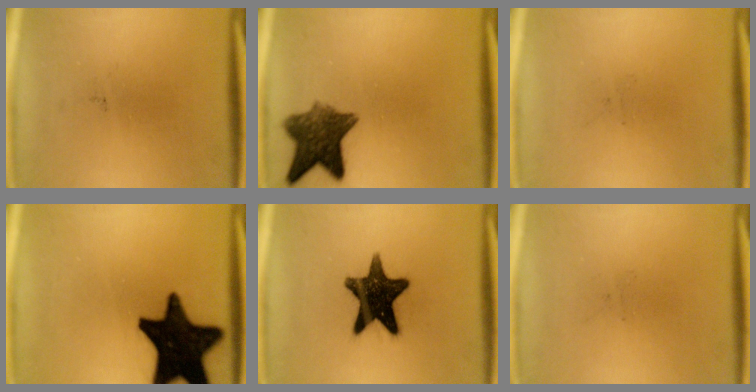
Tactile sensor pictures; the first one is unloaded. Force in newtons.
{"total": 8.8}
{"total": 0.0}
{"total": 20.1}
{"total": 15.4}
{"total": 0.0}